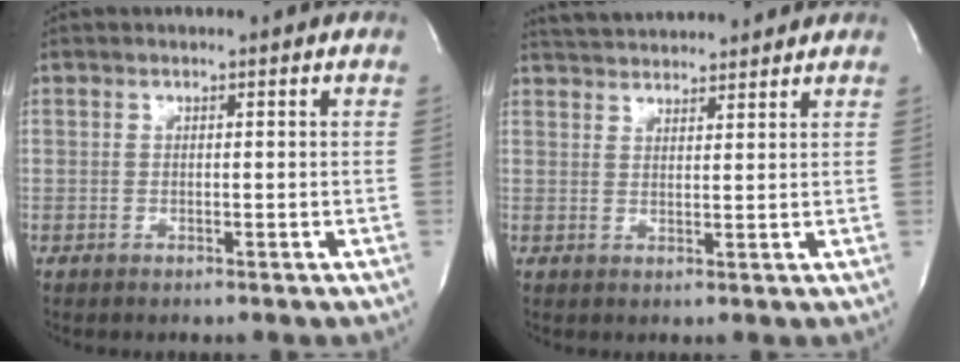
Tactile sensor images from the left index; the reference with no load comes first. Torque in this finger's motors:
{"motor_torque": [-0.09, -0.22, 0.22, 0.10]}